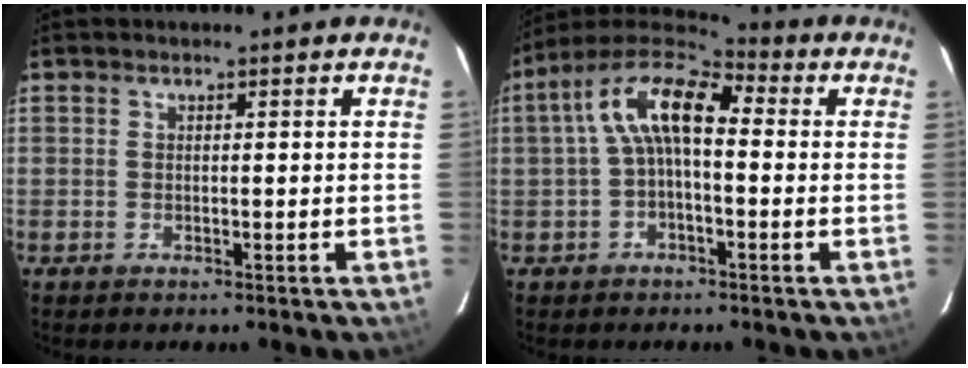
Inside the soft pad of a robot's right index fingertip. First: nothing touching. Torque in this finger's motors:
{"motor_torque": [0.61, -0.04, 0.73, 0.21]}